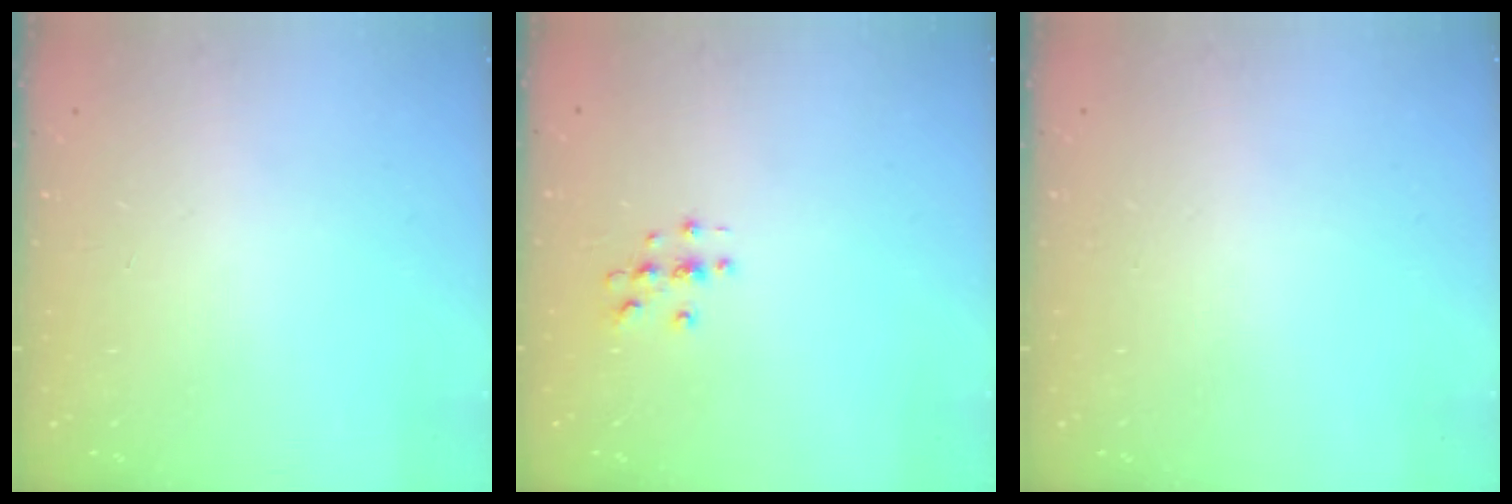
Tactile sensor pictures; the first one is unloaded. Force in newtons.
{"total": 2.9, "press": 2.9, "slide": 0.3}
{"total": 0.0}